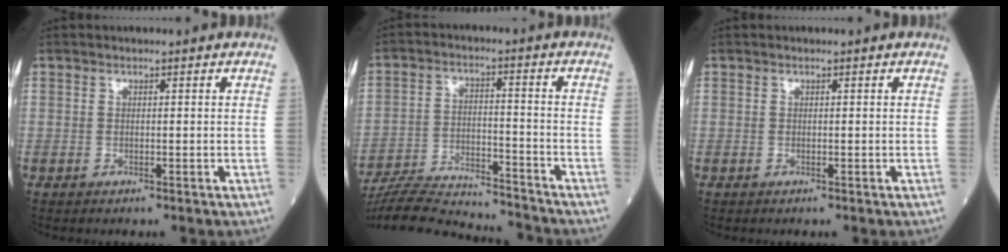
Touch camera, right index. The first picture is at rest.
{"total": 17.0, "force": [-16.4, 1.3, 4.4], "torque": [-0.091, -0.002, -0.255]}
{"total": 0.0}